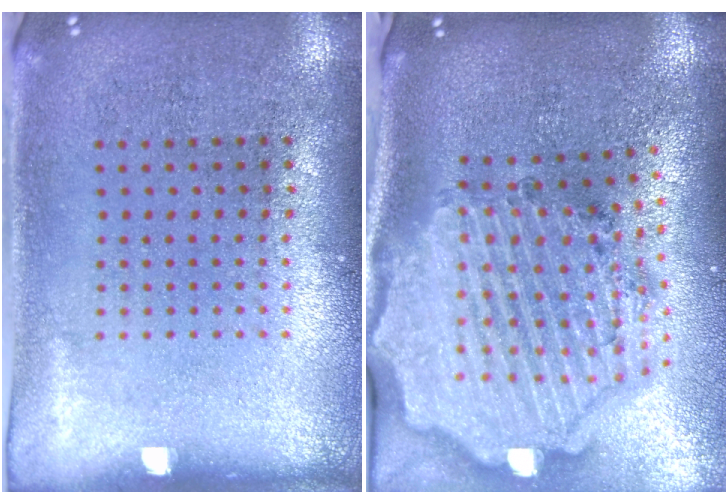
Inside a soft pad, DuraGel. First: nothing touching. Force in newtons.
{"total": 4.1, "press": 3.3, "slide": 2.4}